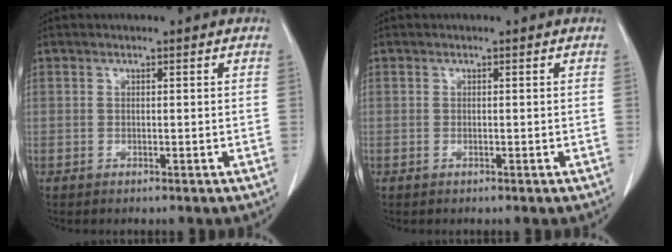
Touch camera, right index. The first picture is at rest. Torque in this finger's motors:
{"motor_torque": [-0.07, 0.00, 0.02, 0.02]}